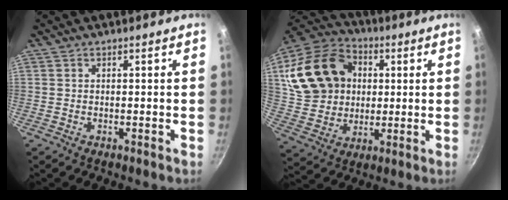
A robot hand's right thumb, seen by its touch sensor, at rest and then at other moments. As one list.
[{"total": 21.3, "force": [4.5, 17.0, 11.9], "torque": [-0.205, 0.018, 0.090]}]